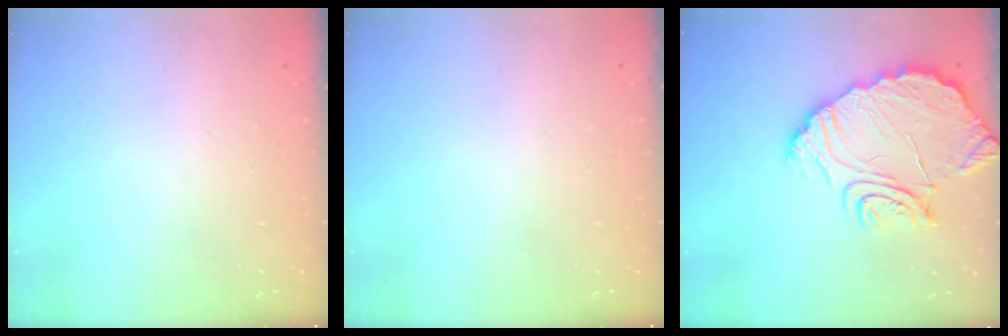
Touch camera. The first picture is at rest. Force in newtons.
{"total": 0.0}
{"total": 16.6, "press": 16.5, "slide": 1.4}